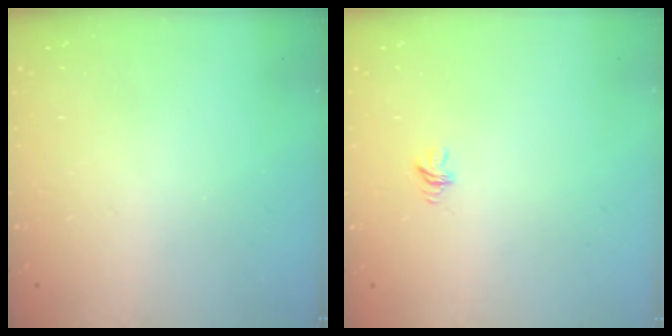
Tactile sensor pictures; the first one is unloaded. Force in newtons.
{"total": 4.3, "press": 4.3, "slide": 0.4}